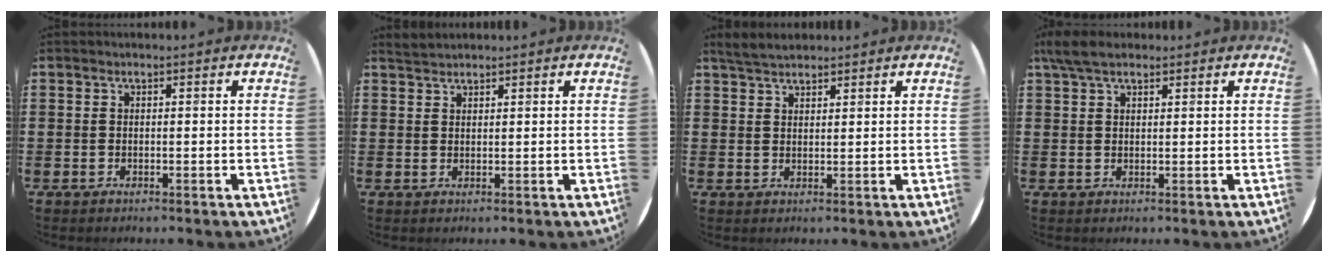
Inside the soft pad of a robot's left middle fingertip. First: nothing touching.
{"total": 1.4, "force": [1.4, 0.2, 0.0], "torque": [-0.001, 0.003, 0.027]}
{"total": 3.4, "force": [3.1, 0.9, 1.0], "torque": [-0.026, 0.000, 0.058]}
{"total": 3.7, "force": [2.8, 1.4, 2.0], "torque": [-0.046, 0.007, 0.052]}